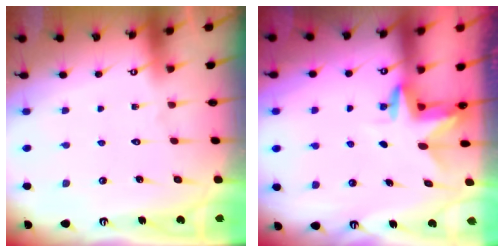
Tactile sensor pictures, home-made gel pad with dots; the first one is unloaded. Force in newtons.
{"total": 3.2, "press": 3.2, "slide": 0.3}